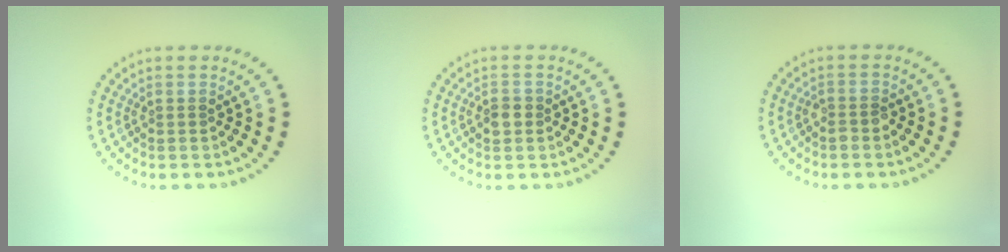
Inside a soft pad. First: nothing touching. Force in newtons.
{"total": 1.5, "press": 1.5, "slide": 0.3}
{"total": 1.1, "press": 1.0, "slide": 0.4}